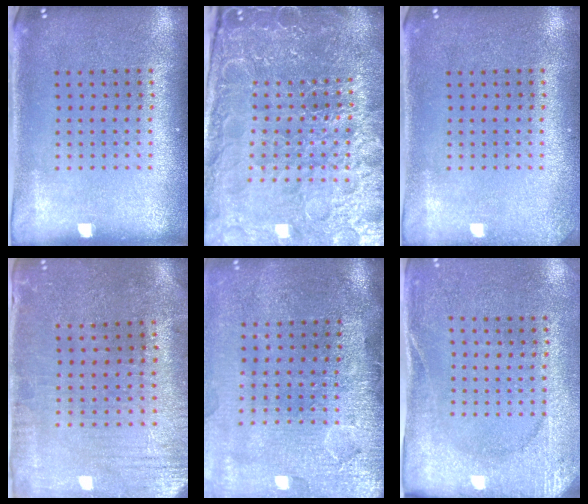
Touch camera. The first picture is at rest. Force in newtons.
{"total": 5.9, "press": 5.3, "slide": 2.6}
{"total": 1.1, "press": 1.1, "slide": 0.1}
{"total": 0.5, "press": 0.3, "slide": 0.4}
{"total": 4.5, "press": 3.7, "slide": 2.6}
{"total": 2.6, "press": 2.4, "slide": 0.9}